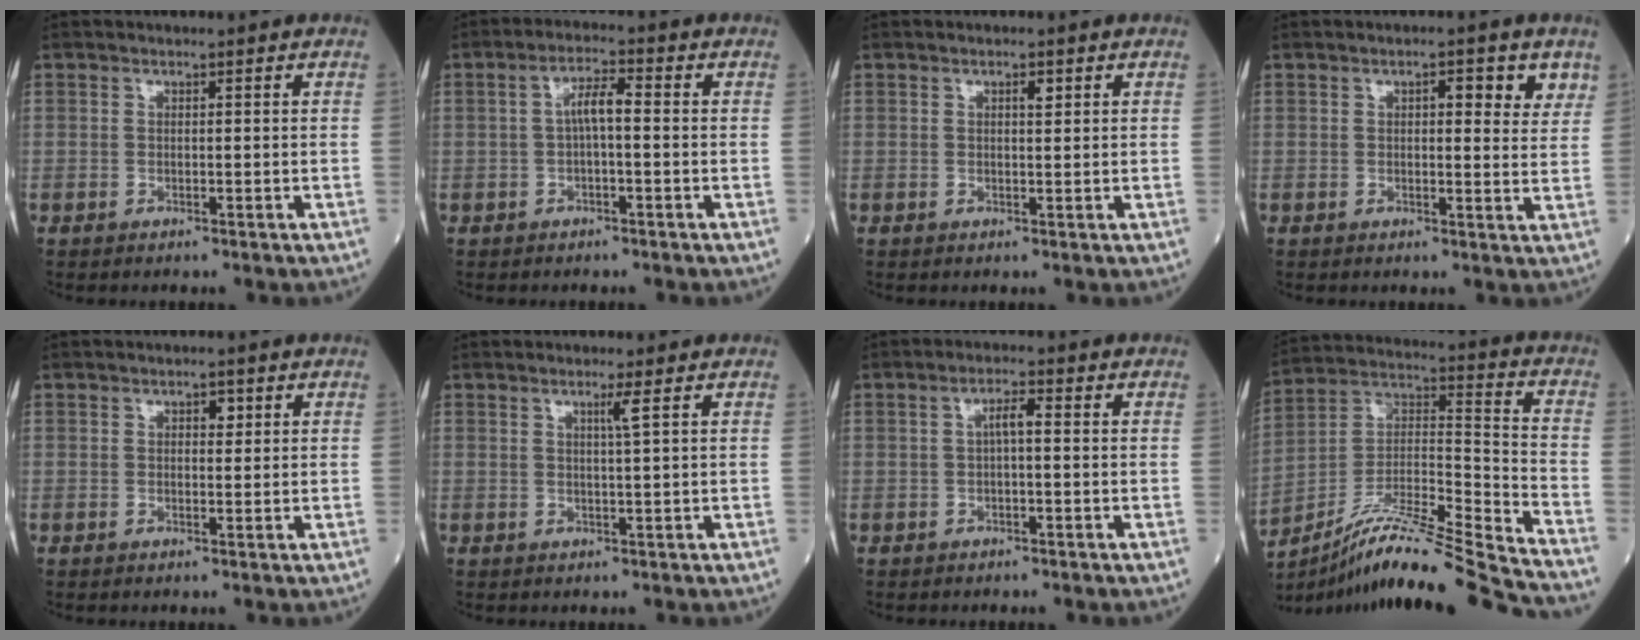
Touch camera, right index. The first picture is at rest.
{"total": 3.9, "force": [-0.1, 0.8, 3.8], "torque": [-0.065, 0.013, -0.003]}
{"total": 1.2, "force": [0.6, 0.3, 1.0], "torque": [-0.016, 0.000, 0.007]}
{"total": 4.6, "force": [2.3, 1.5, 3.7], "torque": [-0.039, -0.001, 0.025]}
{"total": 1.5, "force": [0.6, 0.8, 1.1], "torque": [-0.012, 0.001, 0.008]}
{"total": 1.7, "force": [0.7, -0.6, 1.4], "torque": [-0.029, -0.005, 0.016]}
{"total": 2.5, "force": [0.1, 0.5, 2.5], "torque": [-0.042, 0.006, 0.002]}
{"total": 23.1, "force": [-20.4, -1.3, 10.7], "torque": [-0.186, -0.006, -0.344]}